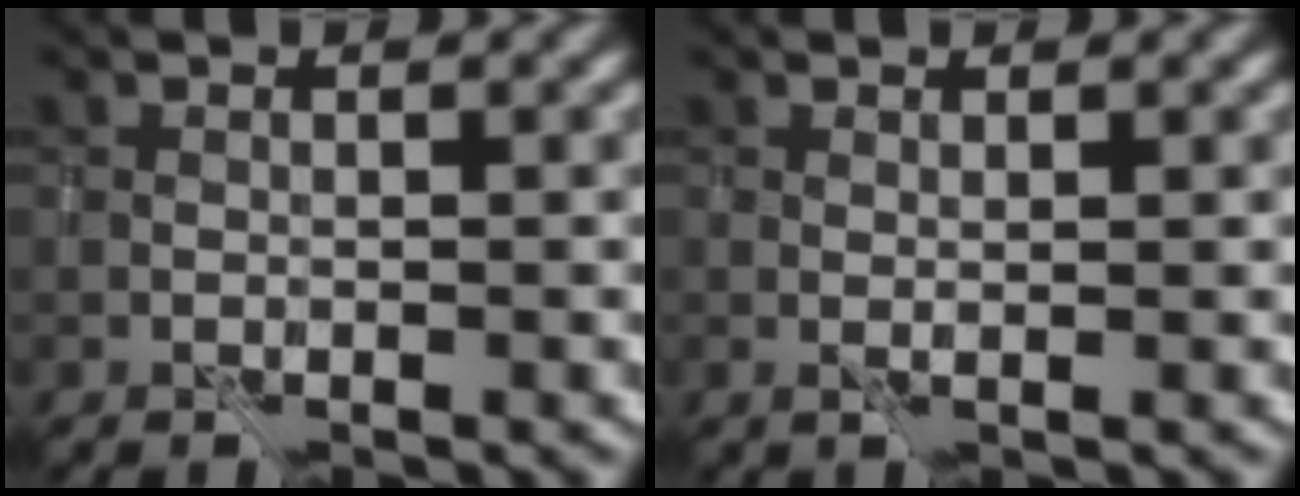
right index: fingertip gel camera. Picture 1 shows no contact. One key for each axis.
{"total": 1.0, "fx": 0.9, "fy": -0.4, "fz": 0.0, "tx": -0.003, "ty": -0.002, "tz": 0.014}